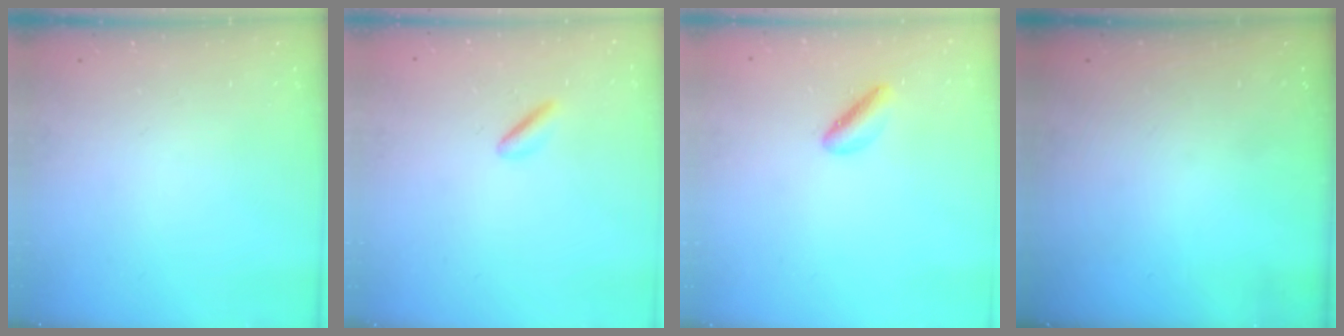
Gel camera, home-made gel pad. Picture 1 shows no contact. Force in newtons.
{"total": 1.8, "press": 1.6, "slide": 0.8}
{"total": 3.2, "press": 3.1, "slide": 0.8}
{"total": 0.0}